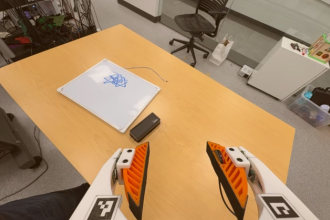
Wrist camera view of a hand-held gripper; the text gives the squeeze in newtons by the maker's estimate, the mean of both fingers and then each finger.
{"total": 0.0}